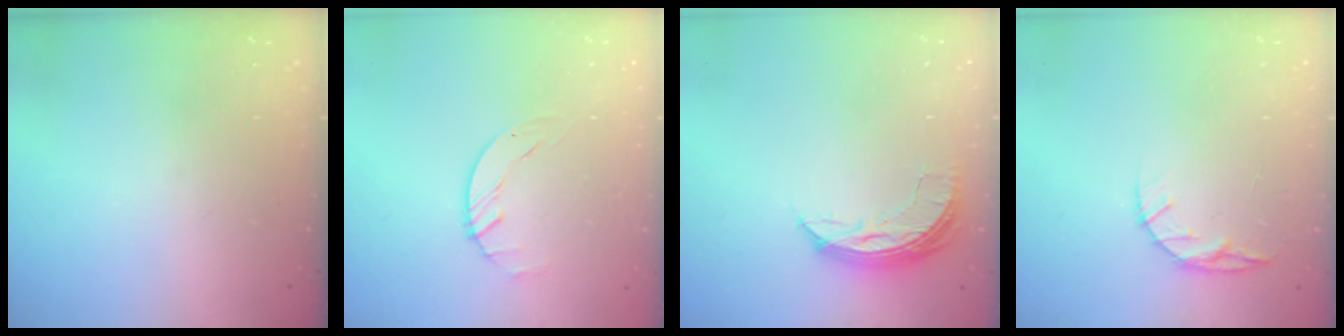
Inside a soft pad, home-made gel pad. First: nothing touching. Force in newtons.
{"total": 0.6, "press": 0.6, "slide": 0.1}
{"total": 6.7, "press": 6.7, "slide": 0.4}
{"total": 5.8, "press": 5.8, "slide": 0.6}